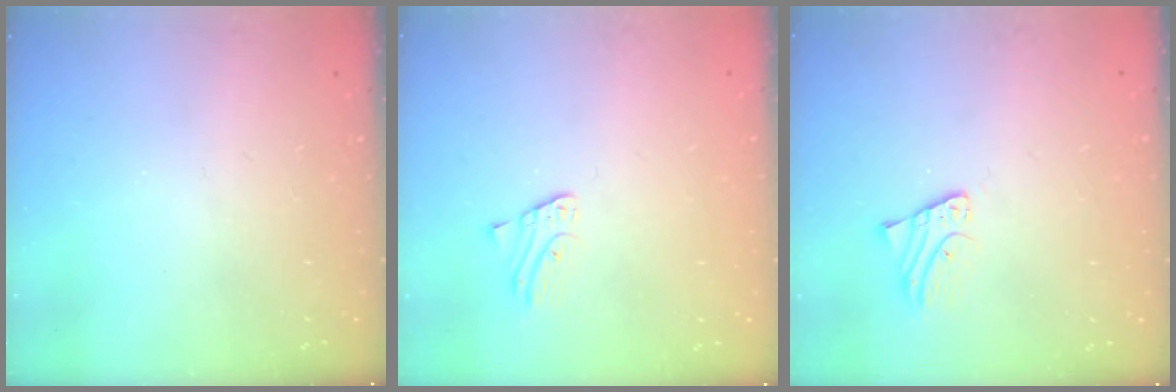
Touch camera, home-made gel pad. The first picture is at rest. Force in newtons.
{"total": 1.4, "press": 1.4, "slide": 0.1}
{"total": 2.1, "press": 2.1, "slide": 0.0}